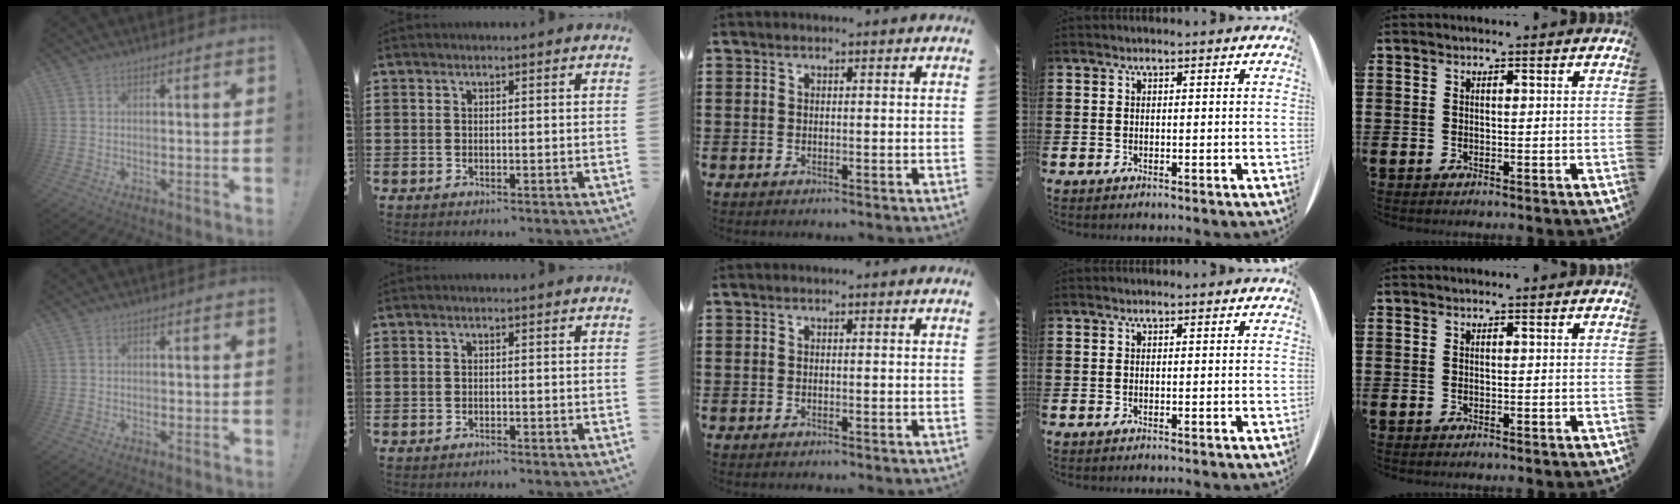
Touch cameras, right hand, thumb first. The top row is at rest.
{"thumb": {"total": 0.6, "force": [-0.3, 0.5, 0.2], "torque": [-0.002, 0.002, -0.005]}, "index": {"total": 0.6, "force": [-0.6, 0.0, 0.0], "torque": [-0.003, -0.003, -0.011]}}